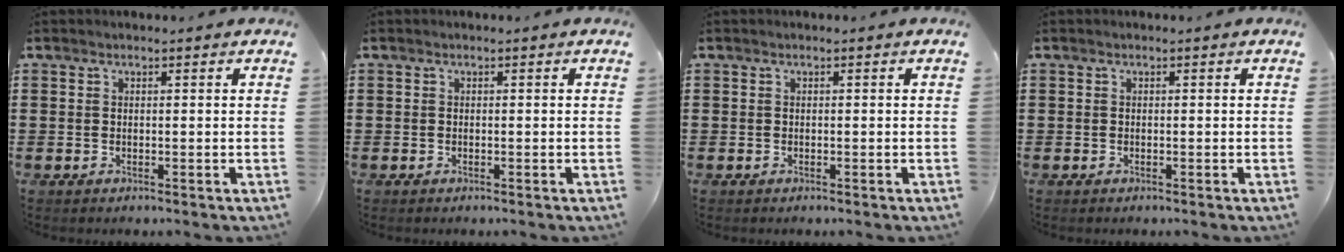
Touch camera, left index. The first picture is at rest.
{"total": 0.0}
{"total": 0.0}
{"total": 0.0}